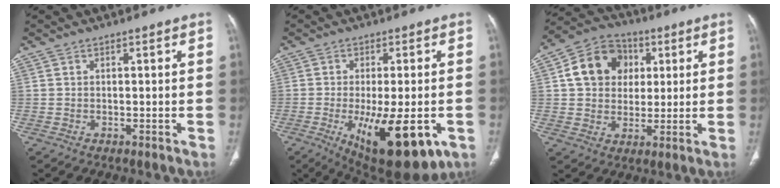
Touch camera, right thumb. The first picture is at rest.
{"total": 17.1, "force": [-5.8, 6.5, 14.8], "torque": [-0.208, -0.014, -0.065]}
{"total": 12.5, "force": [2.9, 10.5, 6.2], "torque": [-0.080, 0.005, 0.043]}